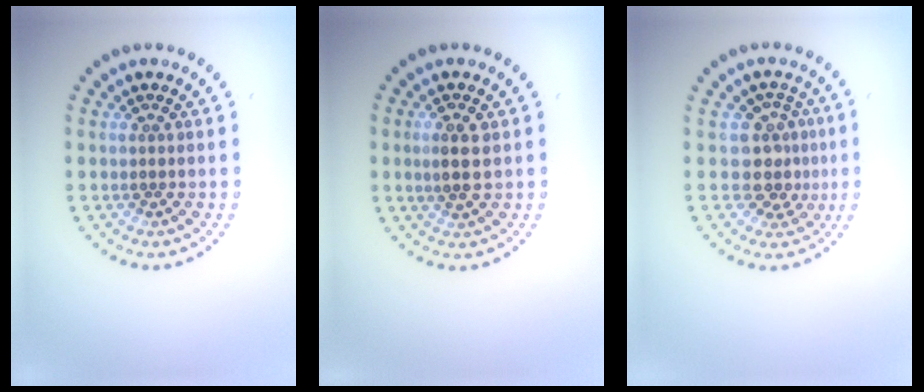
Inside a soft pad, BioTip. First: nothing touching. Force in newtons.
{"total": 2.4, "press": 2.3, "slide": 0.6}
{"total": 3.1, "press": 2.5, "slide": 1.9}